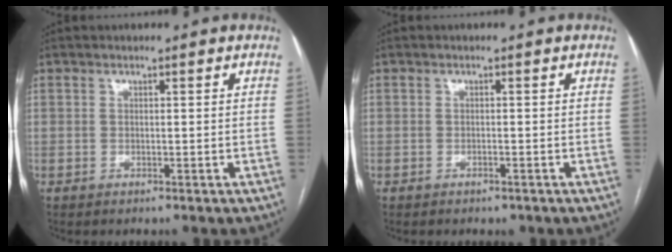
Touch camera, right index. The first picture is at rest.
{"total": 0.9, "force": [-0.6, 0.4, 0.4], "torque": [-0.011, -0.002, -0.005]}